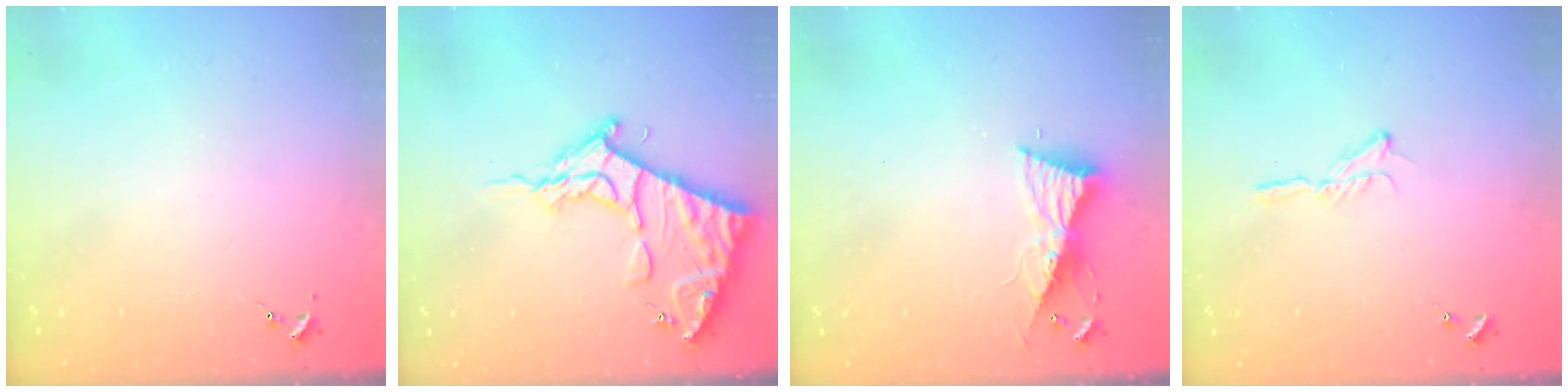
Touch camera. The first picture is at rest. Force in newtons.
{"total": 16.9, "press": 16.8, "slide": 1.5}
{"total": 9.3, "press": 9.2, "slide": 0.8}
{"total": 4.7, "press": 4.6, "slide": 0.6}